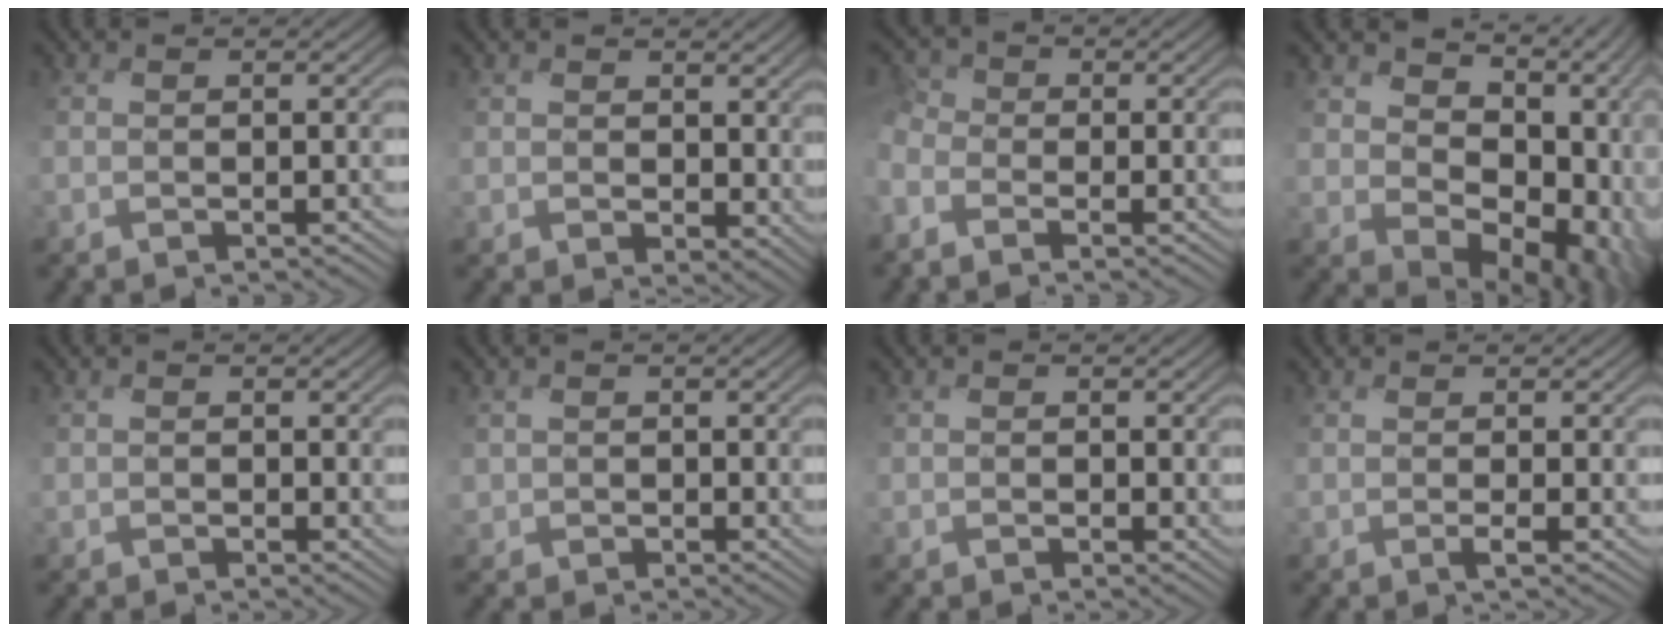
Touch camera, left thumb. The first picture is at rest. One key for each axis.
{"total": 3.2, "fx": 1.6, "fy": 2.2, "fz": 1.7, "tx": -0.057, "ty": -0.009, "tz": 0.026}
{"total": 4.6, "fx": -2.9, "fy": 3.0, "fz": 2.0, "tx": -0.069, "ty": 0.003, "tz": -0.078}
{"total": 13.6, "fx": 1.0, "fy": 9.0, "fz": 10.2, "tx": -0.139, "ty": -0.038, "tz": 0.054}
{"total": 1.1, "fx": 0.9, "fy": 0.2, "fz": -0.4, "tx": -0.001, "ty": 0.001, "tz": 0.014}
{"total": 1.3, "fx": 0.9, "fy": 0.8, "fz": -0.5, "tx": -0.003, "ty": 0.001, "tz": 0.010}
{"total": 1.1, "fx": 1.0, "fy": 0.5, "fz": -0.3, "tx": -0.005, "ty": -0.001, "tz": 0.014}
{"total": 1.3, "fx": 1.0, "fy": -0.6, "fz": 0.6, "tx": -0.011, "ty": 0.000, "tz": 0.021}